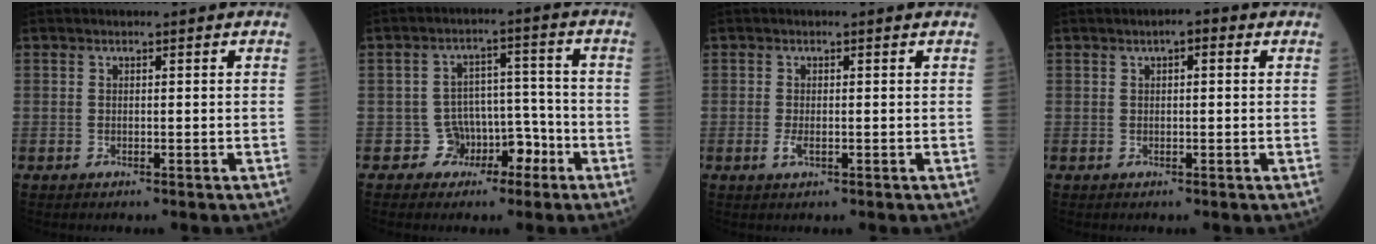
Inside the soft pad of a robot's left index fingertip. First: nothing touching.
{"total": 5.4, "force": [-3.0, 4.4, 0.6], "torque": [0.010, 0.026, -0.040]}
{"total": 1.5, "force": [-0.2, 0.4, 1.4], "torque": [-0.030, -0.002, -0.002]}
{"total": 2.1, "force": [1.0, 0.8, 1.7], "torque": [-0.025, 0.012, 0.011]}